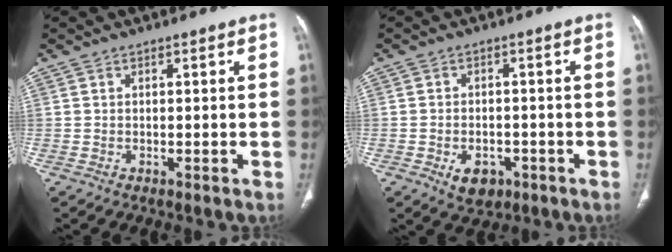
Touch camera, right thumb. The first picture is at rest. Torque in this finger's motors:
{"motor_torque": [-0.25, 0.23, 0.12, 0.48, 0.13]}